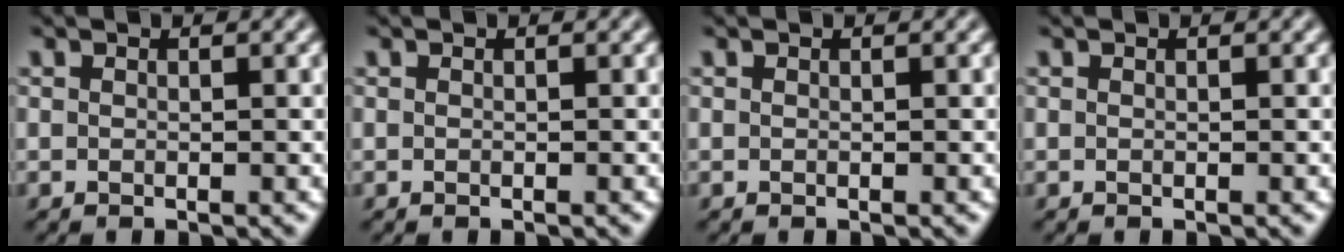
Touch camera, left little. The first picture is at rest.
{"total": 0.0}
{"total": 0.0}
{"total": 0.0}